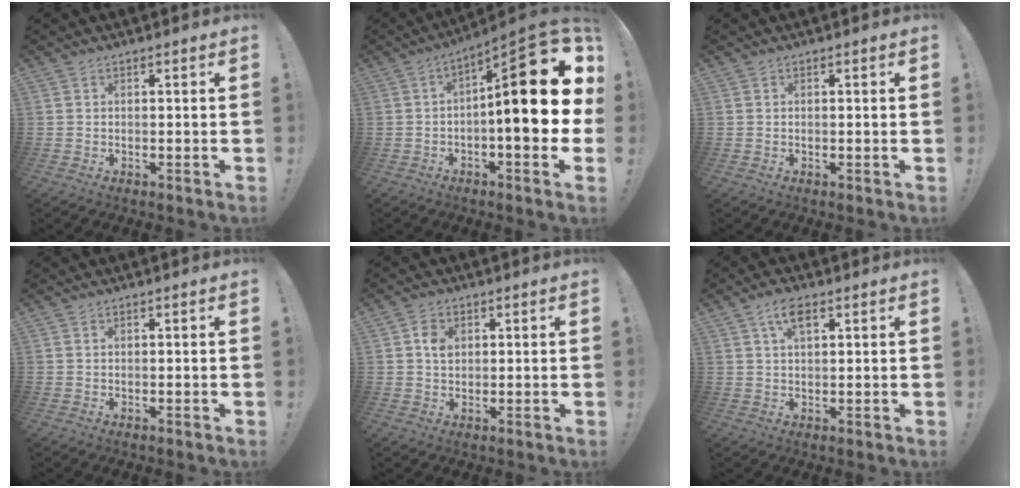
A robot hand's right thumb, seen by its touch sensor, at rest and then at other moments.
{"total": 21.4, "force": [2.0, 6.2, 20.4], "torque": [-0.276, -0.013, 0.031]}
{"total": 0.0}
{"total": 0.0}
{"total": 4.1, "force": [1.1, 3.2, 2.3], "torque": [-0.033, 0.001, 0.018]}
{"total": 5.5, "force": [2.6, 2.5, 4.2], "torque": [-0.073, 0.001, 0.044]}